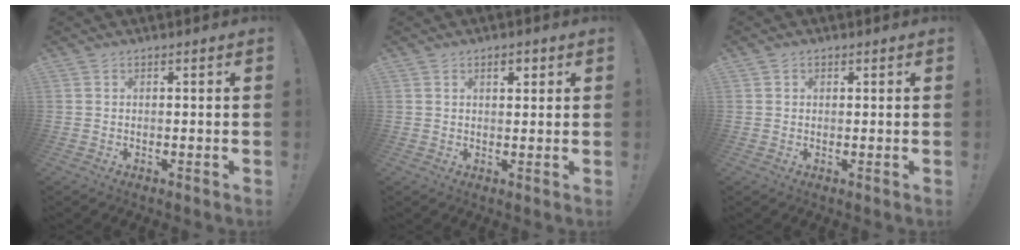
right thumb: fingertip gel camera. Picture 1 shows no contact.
{"total": 2.8, "force": [1.5, 1.3, 2.0], "torque": [-0.020, -0.004, 0.021]}
{"total": 0.9, "force": [0.4, 0.8, -0.1], "torque": [0.008, -0.001, 0.006]}